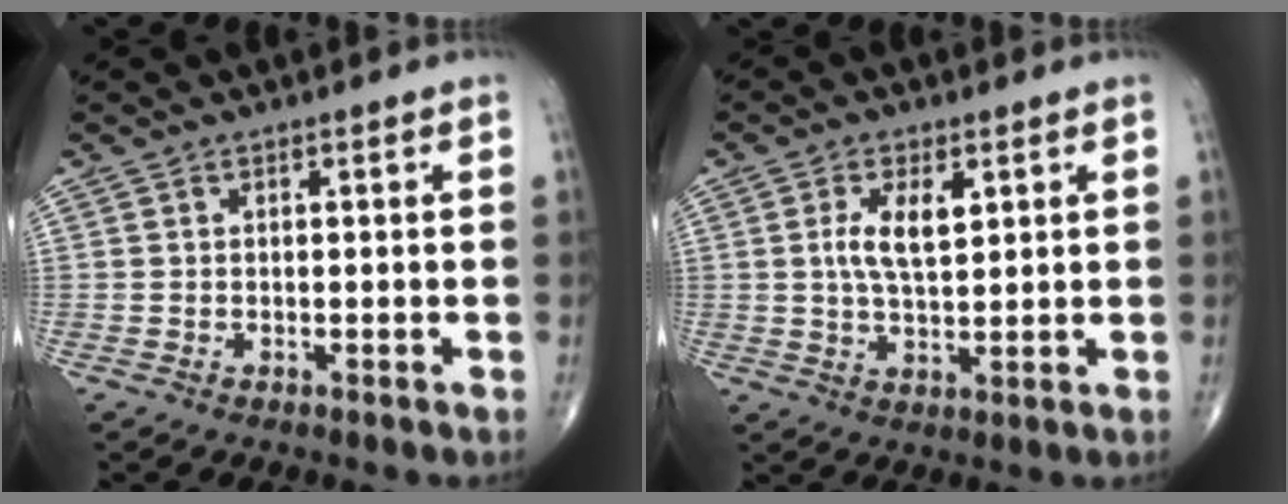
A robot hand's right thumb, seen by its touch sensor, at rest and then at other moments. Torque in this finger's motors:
{"motor_torque": [0.02, 0.02, 0.46, 0.02, 0.12]}